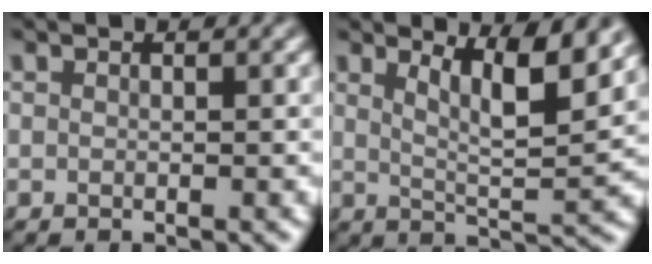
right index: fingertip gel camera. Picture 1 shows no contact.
{"total": 5.3, "force": [3.0, 0.9, 4.3], "torque": [-0.073, -0.007, 0.048]}